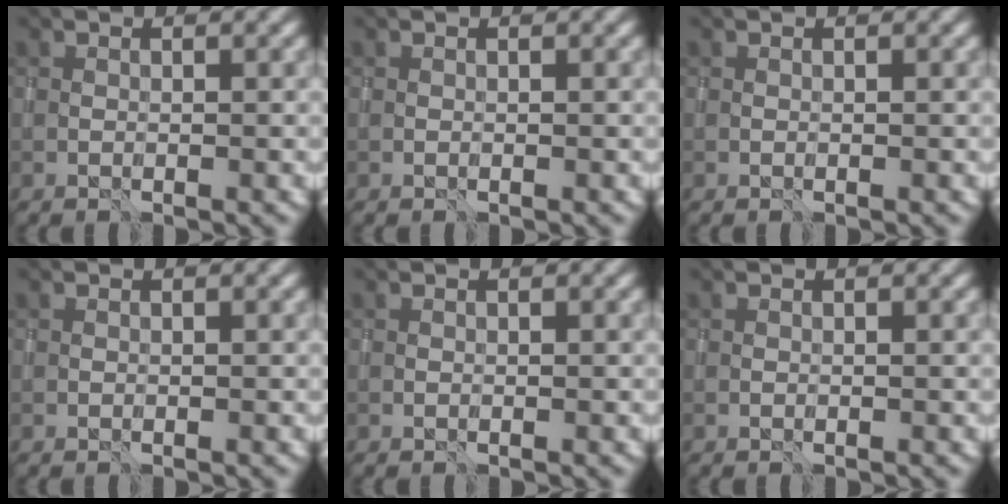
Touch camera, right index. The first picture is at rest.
{"total": 0.0}
{"total": 0.0}
{"total": 0.0}
{"total": 0.0}
{"total": 0.0}